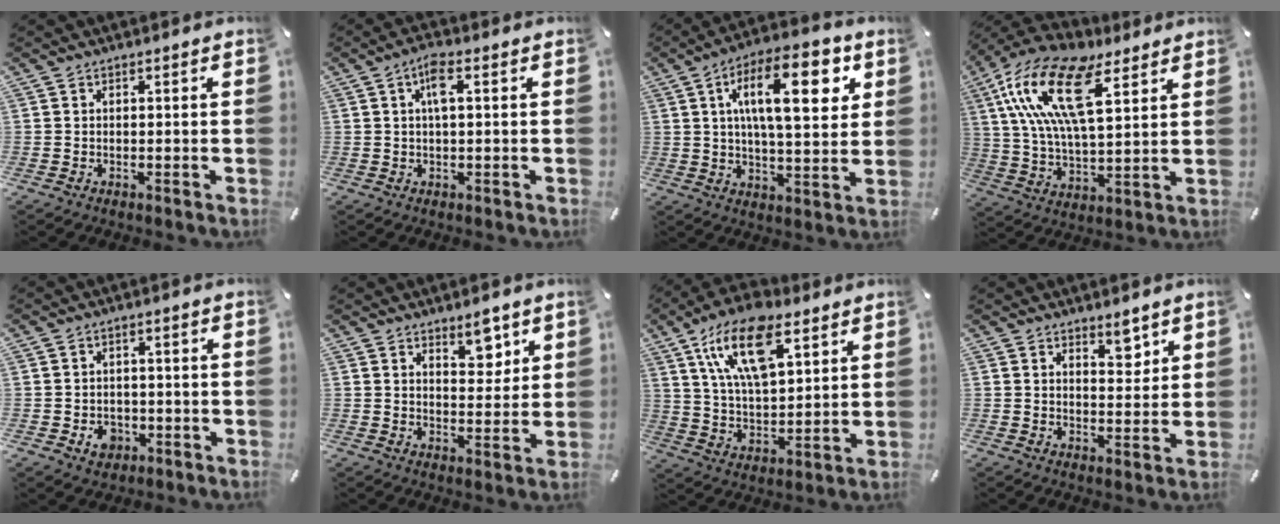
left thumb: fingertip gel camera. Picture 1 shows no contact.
{"total": 4.6, "force": [0.9, 1.5, 4.3], "torque": [-0.086, 0.008, 0.014]}
{"total": 18.5, "force": [6.5, 7.2, 15.8], "torque": [-0.247, 0.000, 0.098]}
{"total": 20.5, "force": [10.3, 8.8, 15.3], "torque": [-0.334, -0.025, 0.175]}
{"total": 4.8, "force": [-1.7, 3.9, 2.2], "torque": [-0.034, 0.004, -0.031]}
{"total": 6.5, "force": [4.7, 3.3, 3.0], "torque": [-0.015, -0.032, 0.076]}
{"total": 18.0, "force": [9.6, 8.6, 12.6], "torque": [-0.252, -0.026, 0.164]}
{"total": 4.9, "force": [3.8, 2.2, 2.2], "torque": [-0.011, -0.028, 0.060]}